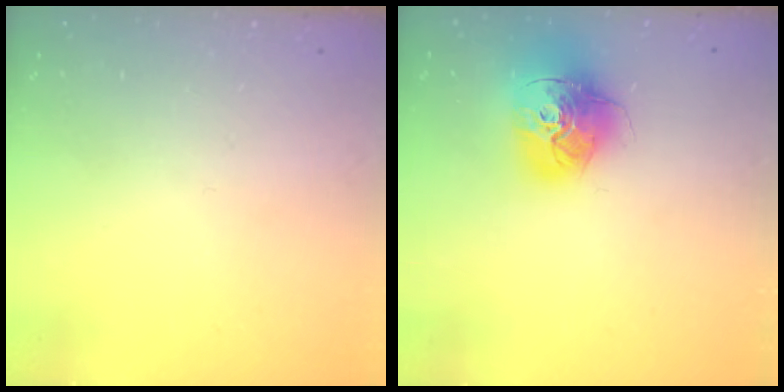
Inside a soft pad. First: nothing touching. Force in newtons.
{"total": 16.4, "press": 16.4, "slide": 1.7}